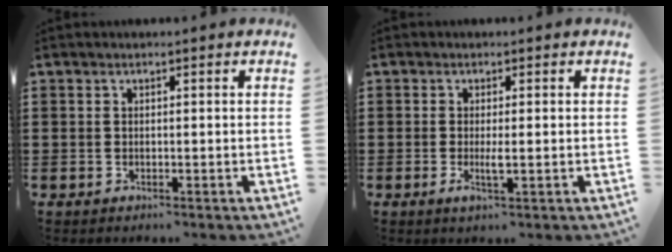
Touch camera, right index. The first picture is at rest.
{"total": 2.3, "force": [-0.4, 0.1, 2.3], "torque": [-0.040, -0.006, -0.008]}